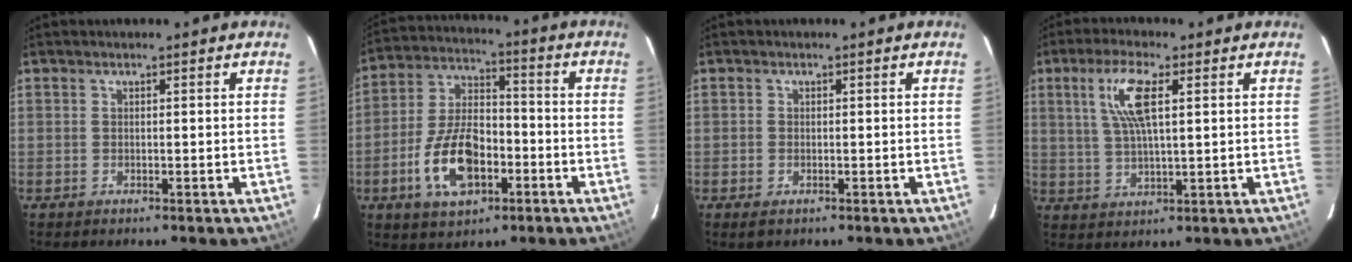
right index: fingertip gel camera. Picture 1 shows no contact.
{"total": 13.8, "force": [-5.2, 7.4, 10.3], "torque": [-0.211, 0.013, -0.085]}
{"total": 1.5, "force": [-0.8, 1.0, 0.8], "torque": [-0.014, -0.004, -0.014]}
{"total": 8.2, "force": [2.8, 2.1, 7.5], "torque": [-0.149, 0.007, 0.057]}